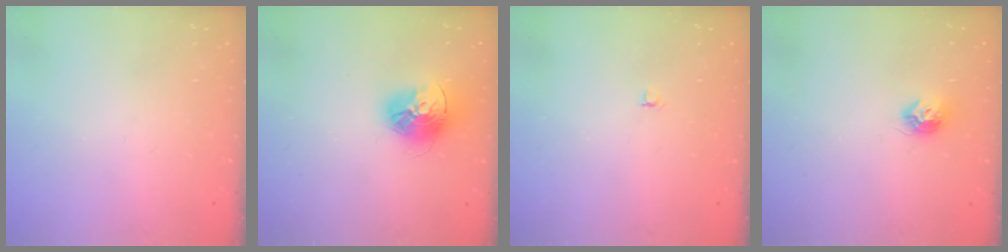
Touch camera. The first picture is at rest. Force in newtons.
{"total": 15.1, "press": 15.0, "slide": 1.5}
{"total": 3.4, "press": 3.4, "slide": 0.3}
{"total": 7.6, "press": 7.6, "slide": 0.2}